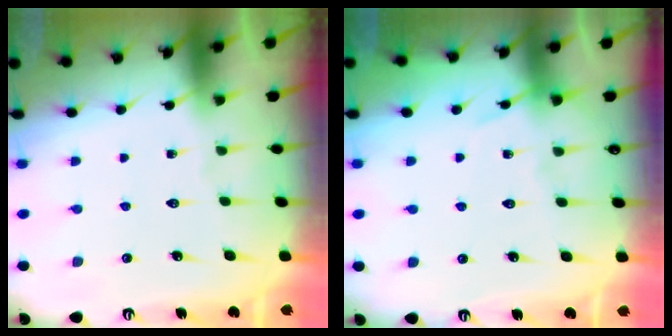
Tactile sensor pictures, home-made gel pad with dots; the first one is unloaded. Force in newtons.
{"total": 4.9, "press": 4.9, "slide": 0.6}